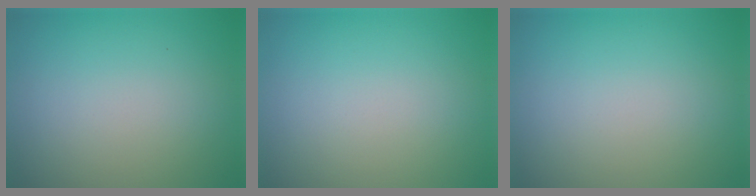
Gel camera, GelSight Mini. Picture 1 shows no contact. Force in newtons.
{"total": 0.0}
{"total": 0.0}